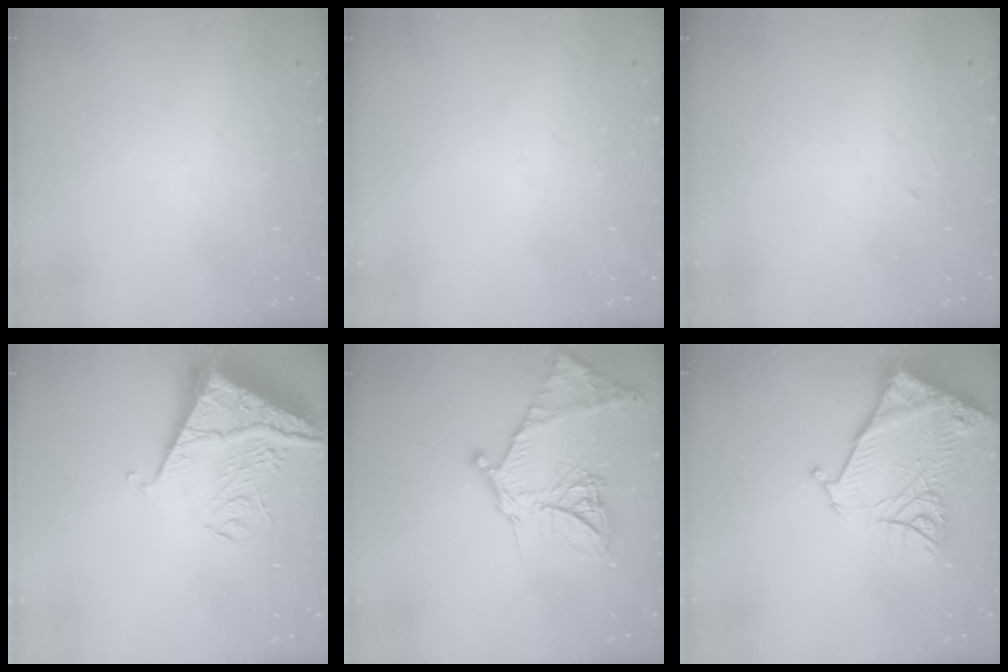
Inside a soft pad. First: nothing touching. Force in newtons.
{"total": 0.0}
{"total": 2.7, "press": 2.5, "slide": 1.0}
{"total": 8.8, "press": 8.7, "slide": 0.8}
{"total": 20.3, "press": 20.3, "slide": 1.7}
{"total": 17.1, "press": 17.0, "slide": 1.9}